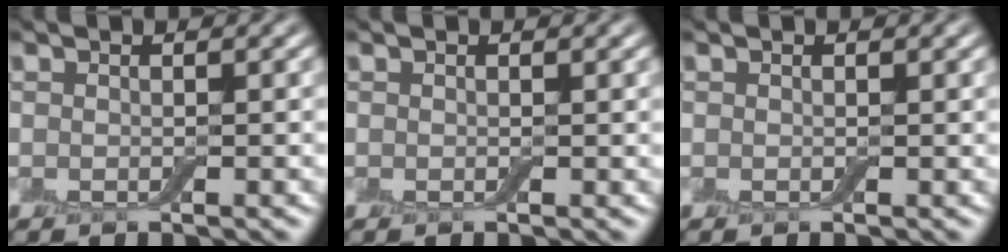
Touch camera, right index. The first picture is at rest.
{"total": 0.0}
{"total": 0.0}